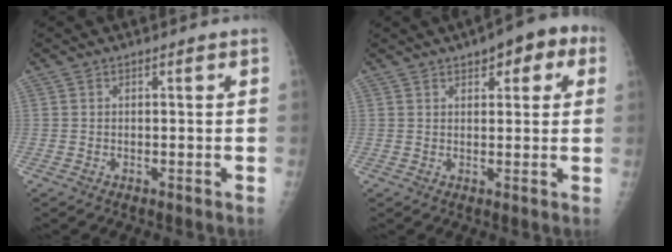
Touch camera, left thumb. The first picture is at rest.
{"total": 8.2, "force": [3.8, 3.9, 6.2], "torque": [-0.044, 0.006, 0.041]}